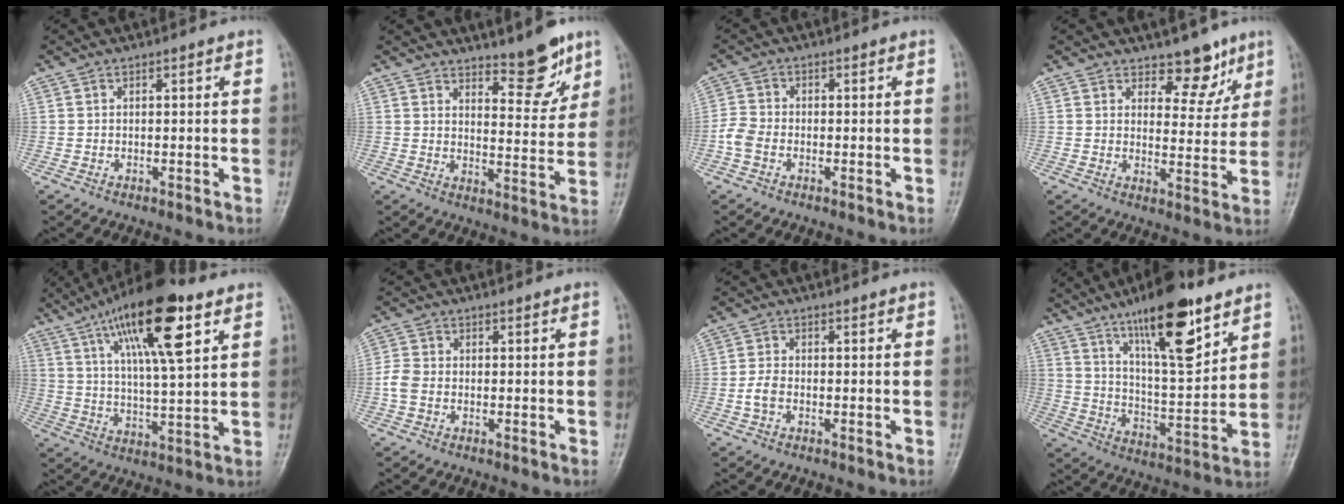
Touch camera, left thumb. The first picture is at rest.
{"total": 8.6, "force": [6.4, 2.8, 5.0], "torque": [-0.046, -0.054, 0.099]}
{"total": 3.6, "force": [-1.5, 2.6, 2.1], "torque": [-0.045, 0.004, -0.038]}
{"total": 6.7, "force": [4.8, 3.8, 2.7], "torque": [0.002, -0.033, 0.070]}
{"total": 18.7, "force": [9.2, 5.1, 15.4], "torque": [-0.243, -0.017, 0.156]}
{"total": 3.5, "force": [-0.7, 2.7, 2.0], "torque": [-0.048, 0.006, -0.018]}
{"total": 2.9, "force": [-1.0, 1.8, 2.0], "torque": [-0.044, 0.009, -0.025]}
{"total": 18.3, "force": [11.2, 5.3, 13.4], "torque": [-0.190, -0.059, 0.194]}